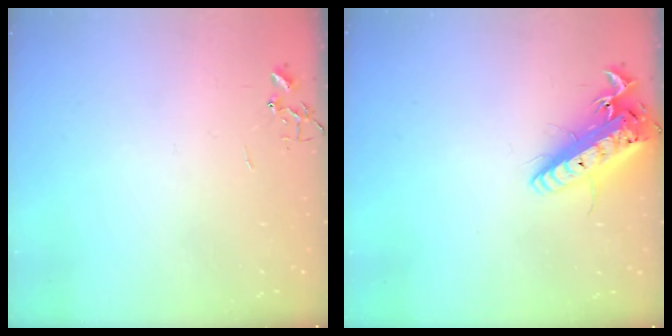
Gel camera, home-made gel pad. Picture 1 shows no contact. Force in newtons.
{"total": 19.0, "press": 18.6, "slide": 3.8}